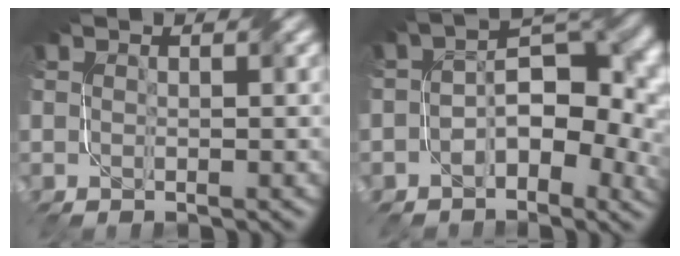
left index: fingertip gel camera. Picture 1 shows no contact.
{"total": 8.1, "force": [-1.4, 4.6, 6.5], "torque": [-0.082, 0.008, -0.027]}